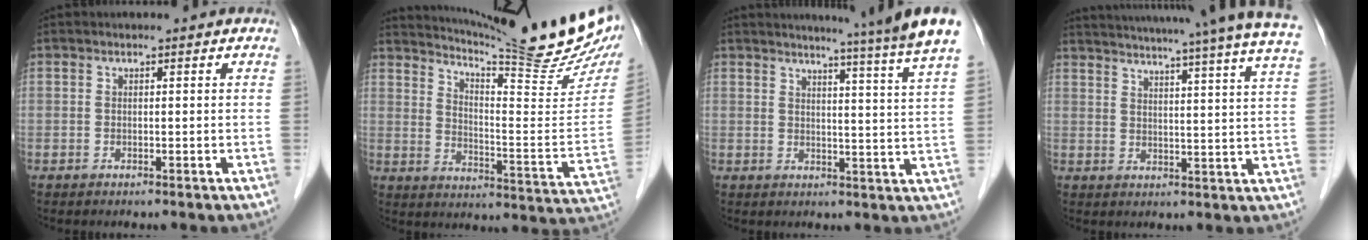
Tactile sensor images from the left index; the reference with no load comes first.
{"total": 23.7, "force": [20.7, -0.9, 11.6], "torque": [-0.185, -0.097, 0.271]}
{"total": 12.3, "force": [10.5, -2.2, 5.9], "torque": [-0.083, -0.045, 0.110]}
{"total": 29.3, "force": [26.5, -0.8, 12.5], "torque": [-0.199, -0.061, 0.319]}